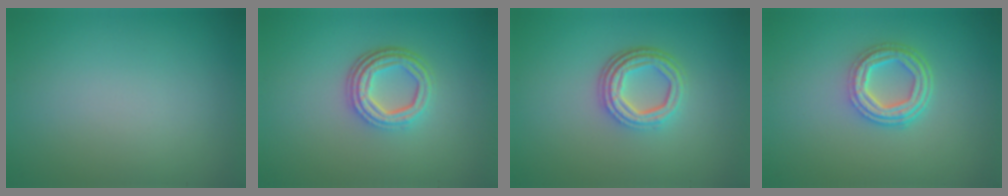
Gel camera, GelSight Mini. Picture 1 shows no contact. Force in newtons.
{"total": 4.6, "press": 3.3, "slide": 3.1}
{"total": 4.6, "press": 3.3, "slide": 3.1}
{"total": 4.3, "press": 3.3, "slide": 2.8}